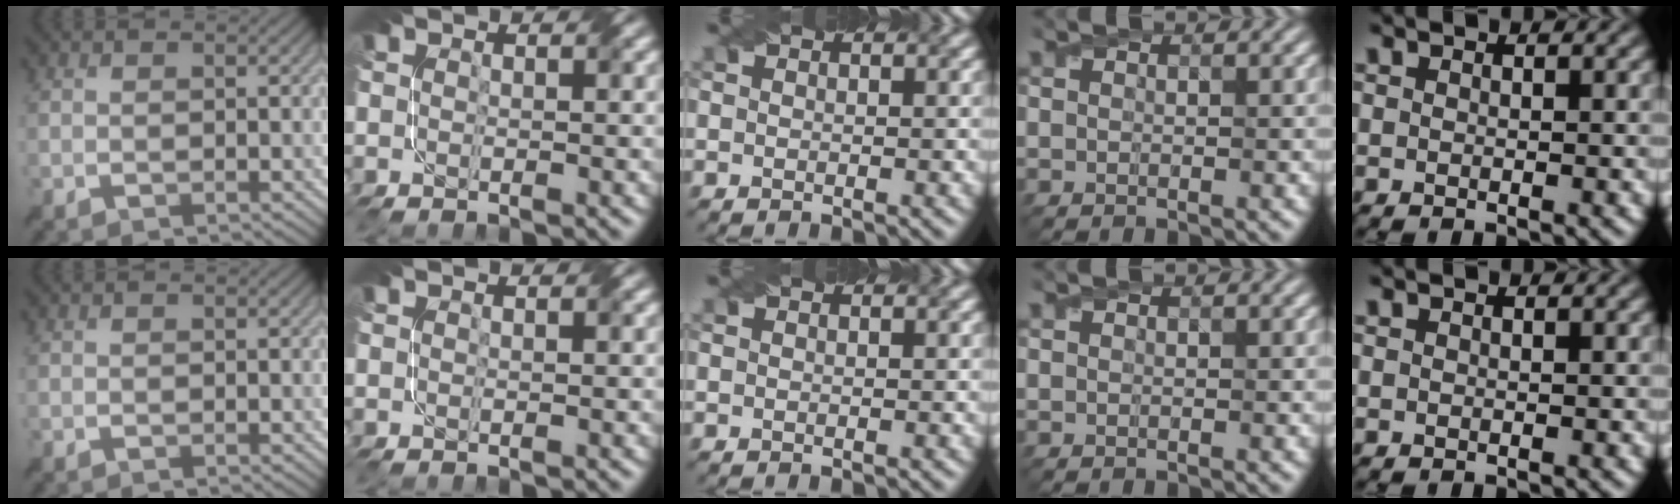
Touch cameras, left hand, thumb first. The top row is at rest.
{}